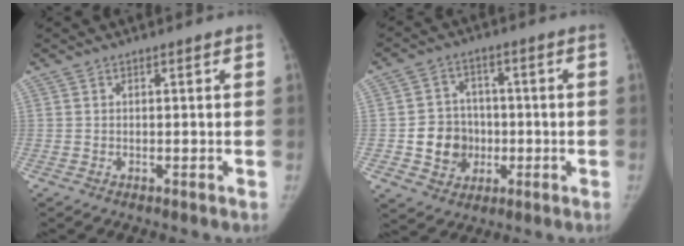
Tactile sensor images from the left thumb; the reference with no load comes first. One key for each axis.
{"total": 9.5, "fx": -1.4, "fy": 8.6, "fz": 3.8, "tx": -0.023, "ty": 0.010, "tz": -0.019}